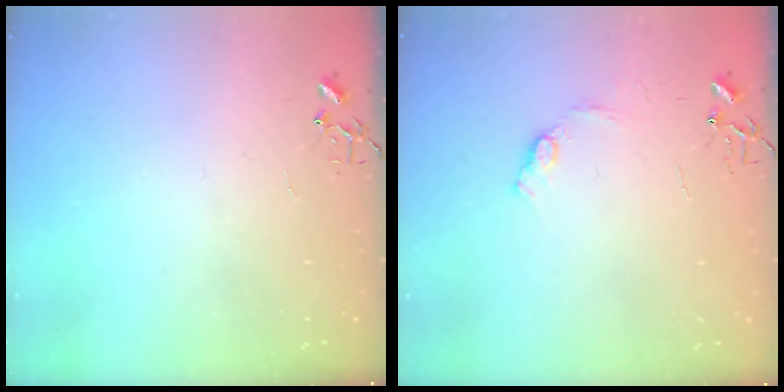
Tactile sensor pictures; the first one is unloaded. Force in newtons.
{"total": 7.2, "press": 7.1, "slide": 0.8}